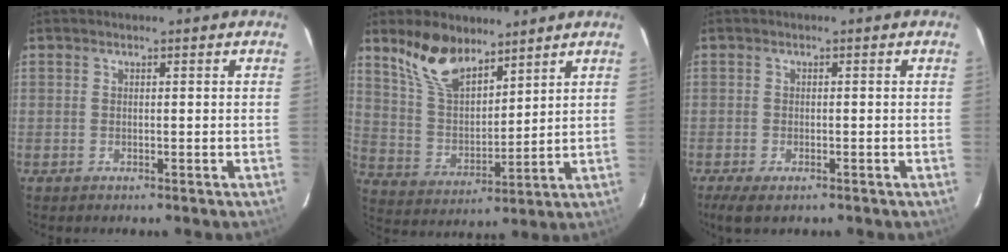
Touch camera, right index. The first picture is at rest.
{"total": 11.9, "force": [8.7, 5.2, 6.1], "torque": [-0.120, 0.014, 0.177]}
{"total": 4.3, "force": [-2.9, 1.7, 2.8], "torque": [-0.064, -0.016, -0.050]}